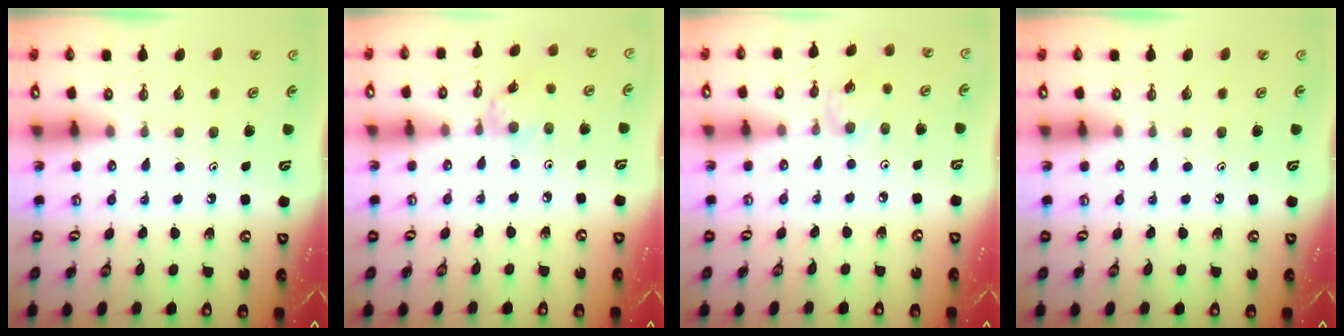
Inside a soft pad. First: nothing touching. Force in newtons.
{"total": 2.2, "press": 2.2, "slide": 0.4}
{"total": 2.5, "press": 2.5, "slide": 0.3}
{"total": 0.0}